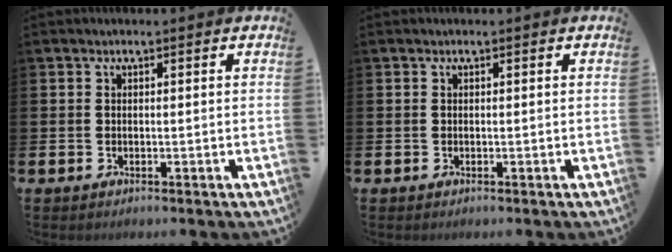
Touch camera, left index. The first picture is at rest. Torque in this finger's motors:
{"motor_torque": [0.00, 0.00, 0.00, 0.00]}